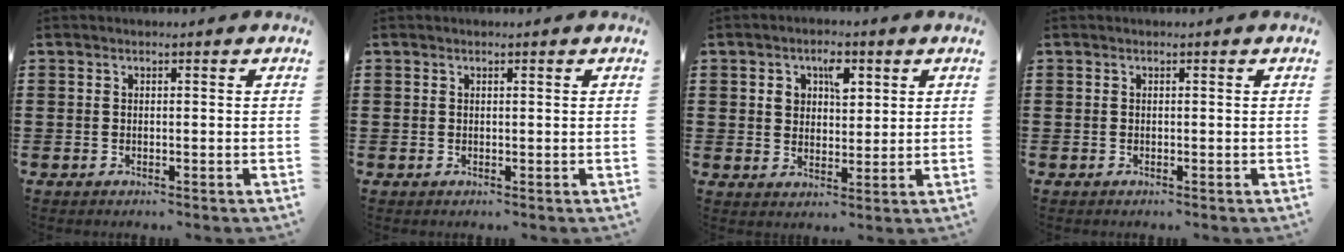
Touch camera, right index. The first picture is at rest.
{"total": 0.5, "force": [0.3, 0.4, 0.0], "torque": [0.000, 0.004, 0.005]}
{"total": 4.3, "force": [1.9, 2.8, 2.8], "torque": [-0.048, 0.009, 0.028]}
{"total": 0.0}